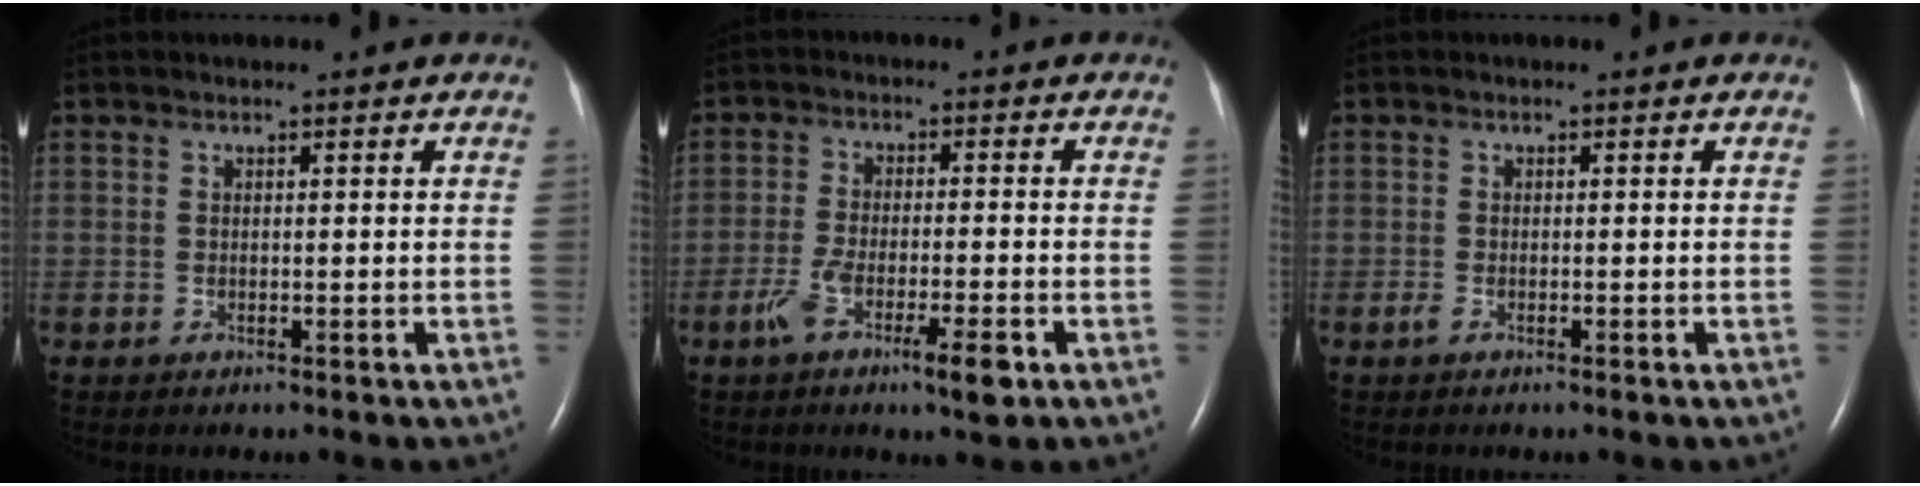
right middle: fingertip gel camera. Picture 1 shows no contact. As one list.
[{"total": 7.5, "force": [-3.9, 1.0, 6.4], "torque": [-0.115, -0.012, -0.065]}, {"total": 0.9, "force": [-0.6, 0.1, 0.7], "torque": [-0.020, -0.003, -0.010]}]